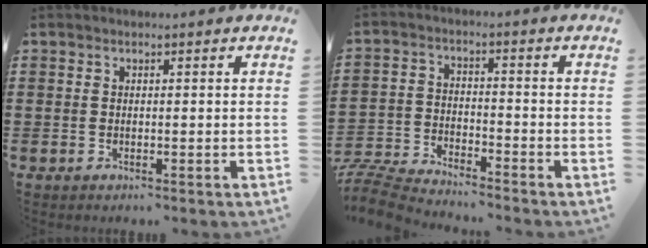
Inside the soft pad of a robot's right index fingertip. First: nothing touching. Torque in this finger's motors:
{"motor_torque": [-1.09, 1.05, 0.19, 0.03]}